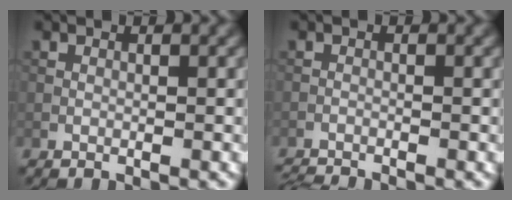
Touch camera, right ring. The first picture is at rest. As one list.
[{"total": 2.4, "force": [-2.4, 0.0, 0.5], "torque": [-0.018, -0.010, -0.048]}]